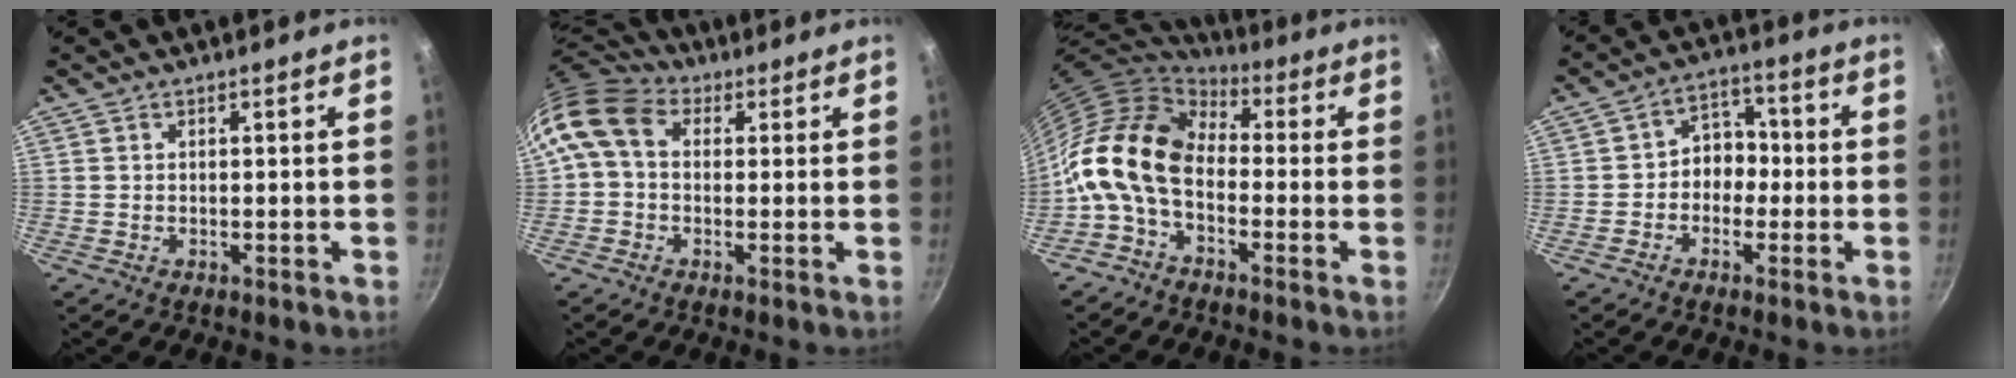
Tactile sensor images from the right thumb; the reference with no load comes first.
{"total": 10.2, "force": [2.0, 7.7, 6.3], "torque": [-0.115, 0.020, 0.015]}
{"total": 15.2, "force": [-1.2, 9.8, 11.6], "torque": [-0.206, 0.029, -0.046]}
{"total": 6.2, "force": [-1.2, 5.0, 3.4], "torque": [0.003, 0.030, -0.032]}